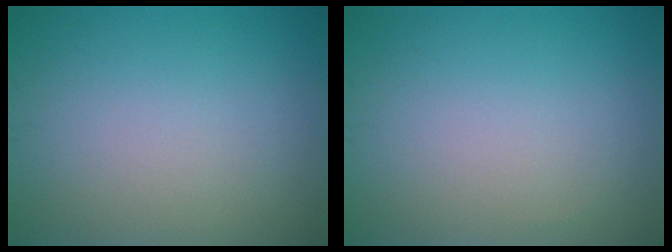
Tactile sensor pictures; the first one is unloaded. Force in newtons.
{"total": 0.0}